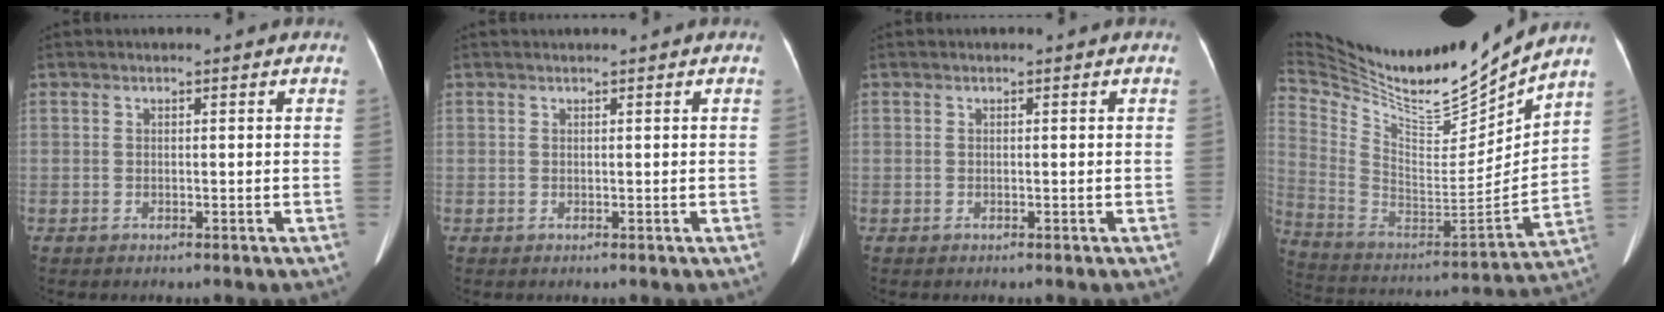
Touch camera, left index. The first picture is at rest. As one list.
[{"total": 0.8, "force": [0.8, -0.1, 0.3], "torque": [-0.006, 0.012, 0.018]}, {"total": 0.0}, {"total": 25.5, "force": [23.1, 2.7, 10.6], "torque": [-0.217, -0.055, 0.390]}]